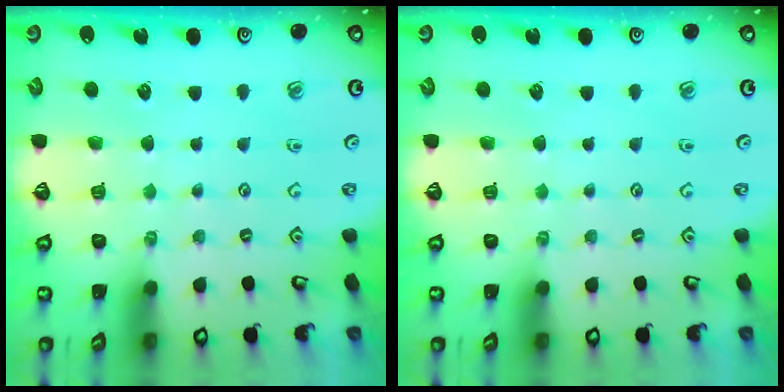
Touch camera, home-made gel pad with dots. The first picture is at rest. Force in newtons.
{"total": 0.0}